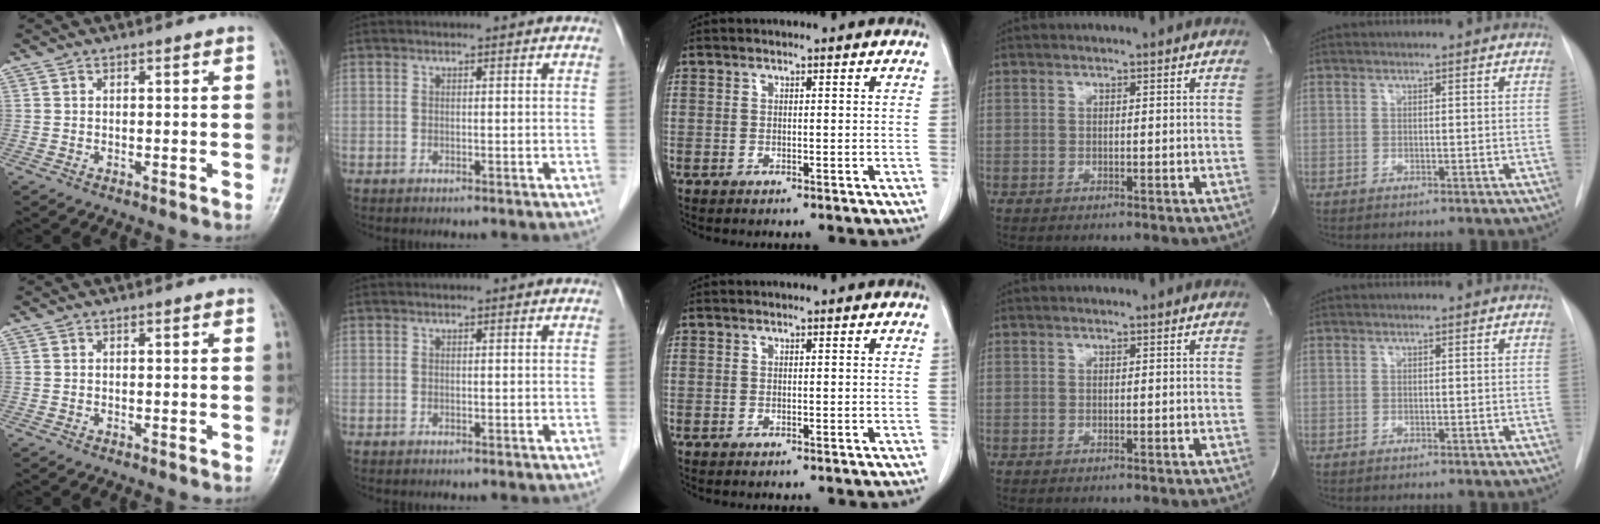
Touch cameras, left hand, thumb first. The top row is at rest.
{}